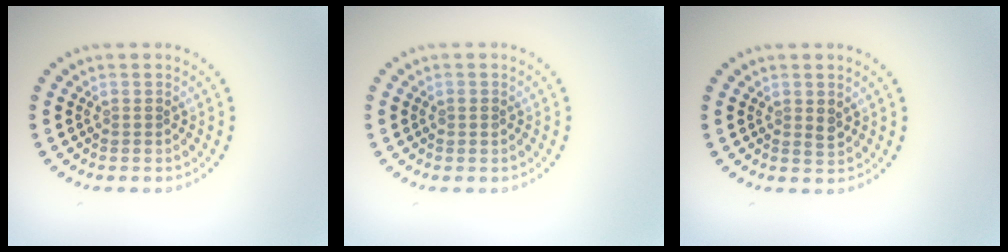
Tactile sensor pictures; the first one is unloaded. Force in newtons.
{"total": 0.6, "press": 0.6, "slide": 0.1}
{"total": 1.1, "press": 1.0, "slide": 0.2}